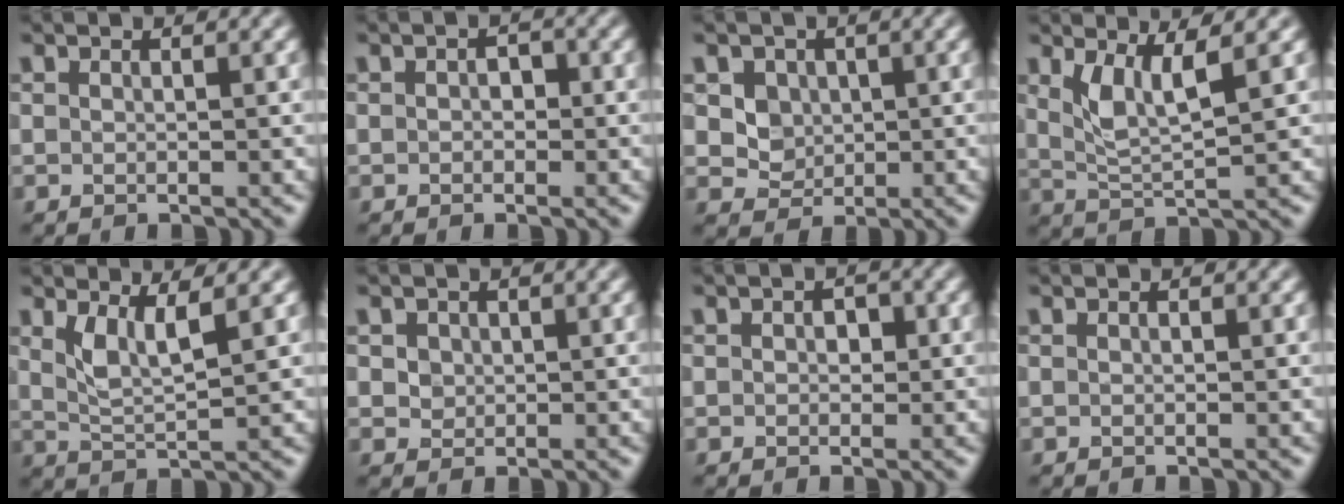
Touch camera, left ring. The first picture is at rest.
{"total": 1.3, "force": [0.0, 1.0, 0.8], "torque": [-0.011, 0.000, -0.004]}
{"total": 3.4, "force": [1.1, 2.9, 1.5], "torque": [-0.037, -0.005, 0.036]}
{"total": 3.6, "force": [1.6, 0.8, 3.1], "torque": [-0.071, -0.007, 0.038]}
{"total": 3.3, "force": [1.6, 0.8, 2.7], "torque": [-0.057, -0.007, 0.036]}
{"total": 2.0, "force": [0.7, 1.6, 0.8], "torque": [-0.019, 0.004, 0.024]}
{"total": 1.5, "force": [0.2, 1.1, 1.0], "torque": [-0.014, 0.001, 0.000]}
{"total": 0.0}